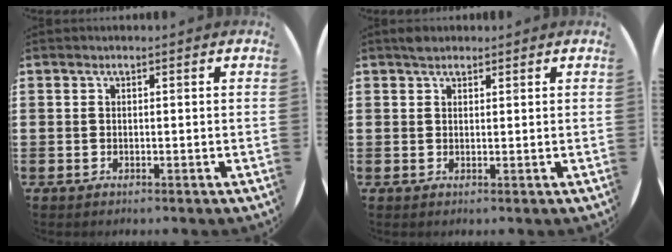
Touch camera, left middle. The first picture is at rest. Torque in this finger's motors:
{"motor_torque": [0.48, -0.47, 0.02, 0.04]}